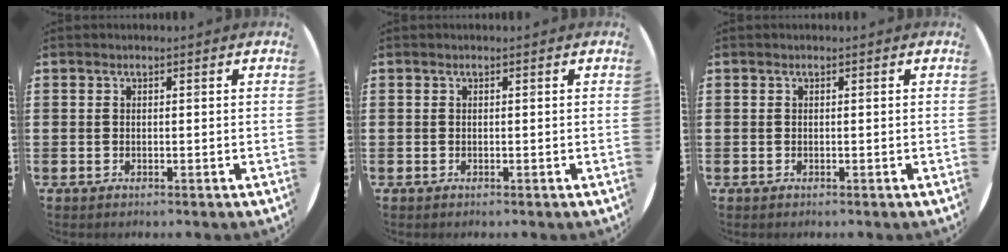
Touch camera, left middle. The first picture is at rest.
{"total": 0.0}
{"total": 0.0}